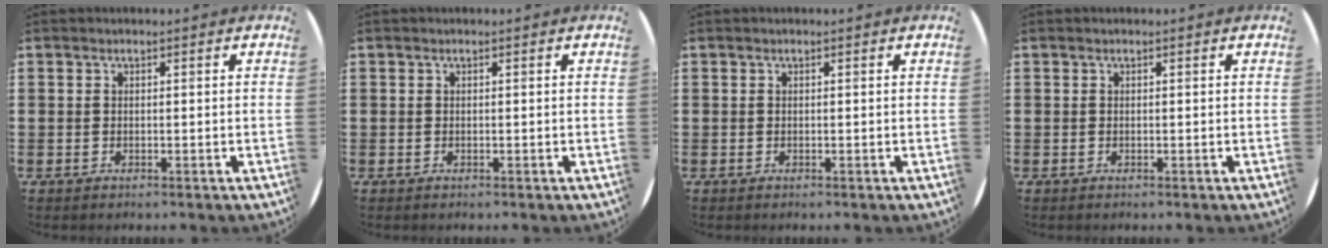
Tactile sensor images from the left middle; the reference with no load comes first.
{"total": 0.0}
{"total": 0.0}
{"total": 0.0}